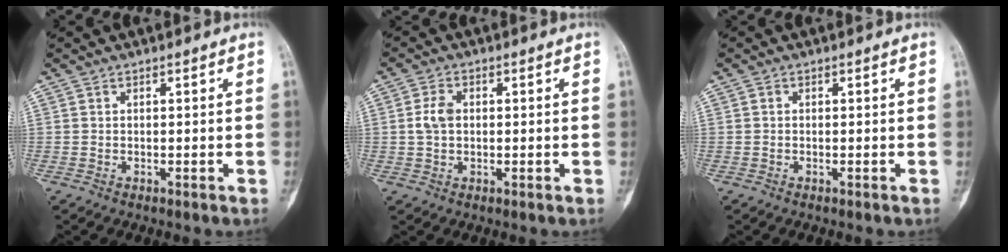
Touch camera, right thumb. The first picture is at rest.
{"total": 3.7, "force": [0.3, 2.5, 2.7], "torque": [-0.055, 0.007, 0.002]}
{"total": 0.0}